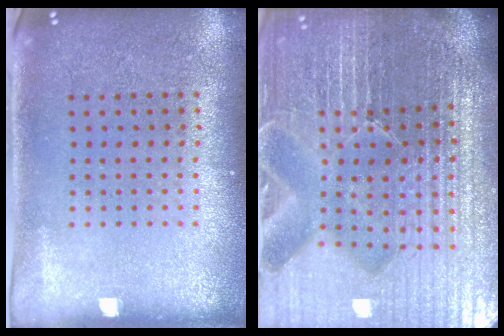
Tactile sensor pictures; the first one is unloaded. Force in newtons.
{"total": 7.0, "press": 6.2, "slide": 3.4}